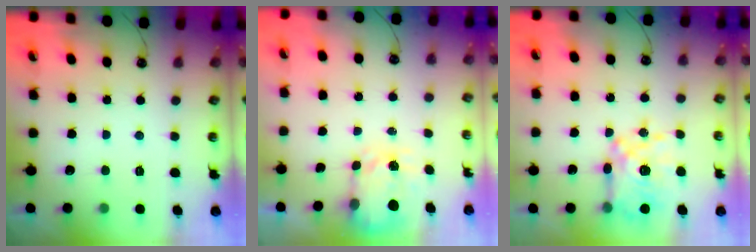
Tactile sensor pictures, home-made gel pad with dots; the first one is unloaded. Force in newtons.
{"total": 3.8, "press": 3.7, "slide": 0.5}
{"total": 13.1, "press": 13.1, "slide": 1.1}